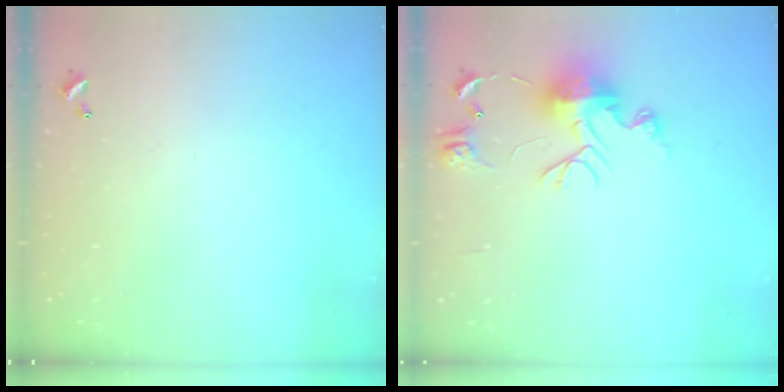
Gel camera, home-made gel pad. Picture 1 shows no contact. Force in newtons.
{"total": 10.8, "press": 10.8, "slide": 1.2}